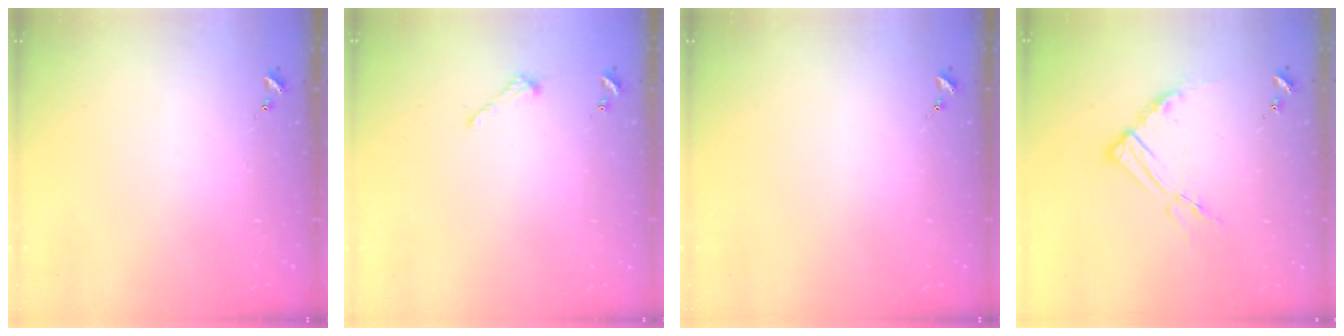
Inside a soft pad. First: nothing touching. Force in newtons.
{"total": 2.6, "press": 2.6, "slide": 0.3}
{"total": 0.0}
{"total": 10.3, "press": 10.2, "slide": 1.0}